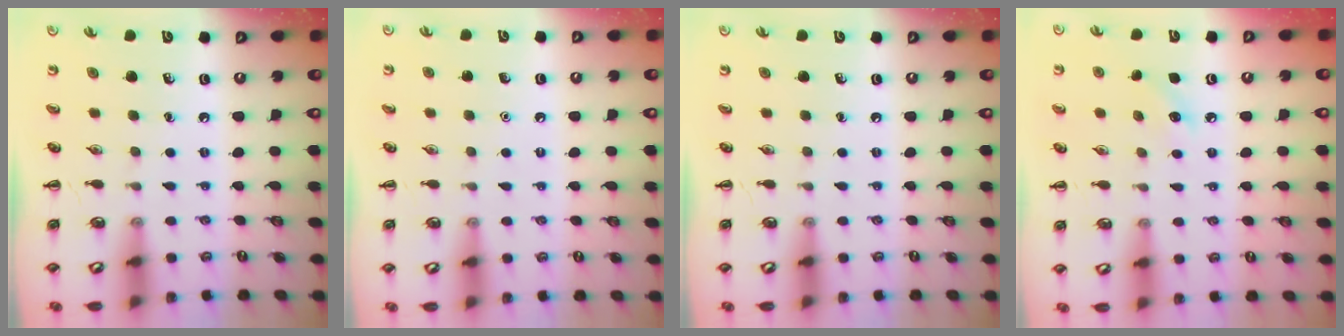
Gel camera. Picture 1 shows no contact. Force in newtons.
{"total": 1.6, "press": 1.6, "slide": 0.1}
{"total": 0.0}
{"total": 5.8, "press": 5.6, "slide": 1.4}